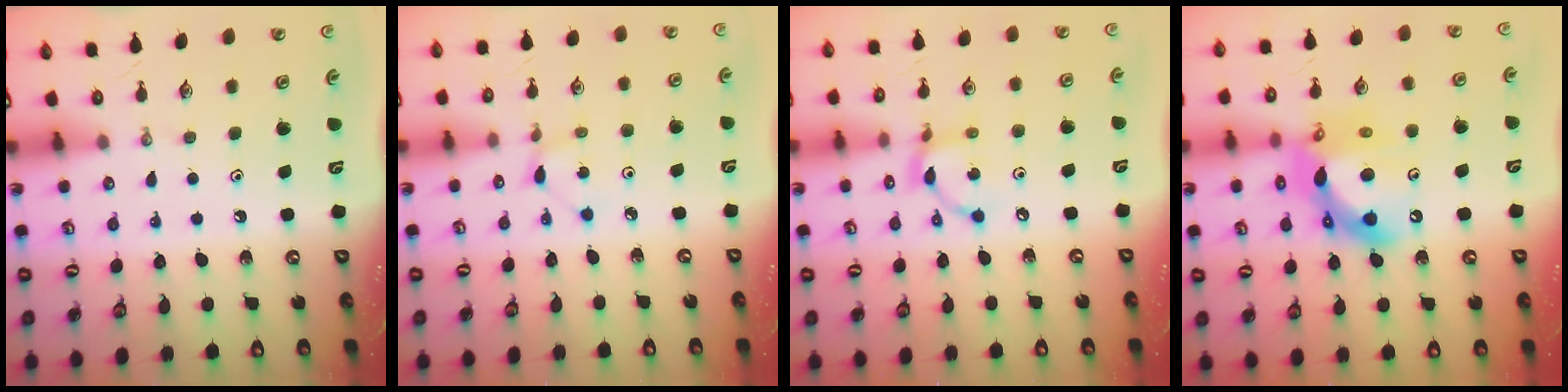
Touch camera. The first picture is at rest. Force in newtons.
{"total": 1.5, "press": 1.5, "slide": 0.2}
{"total": 7.4, "press": 7.4, "slide": 0.2}
{"total": 15.0, "press": 14.8, "slide": 2.4}